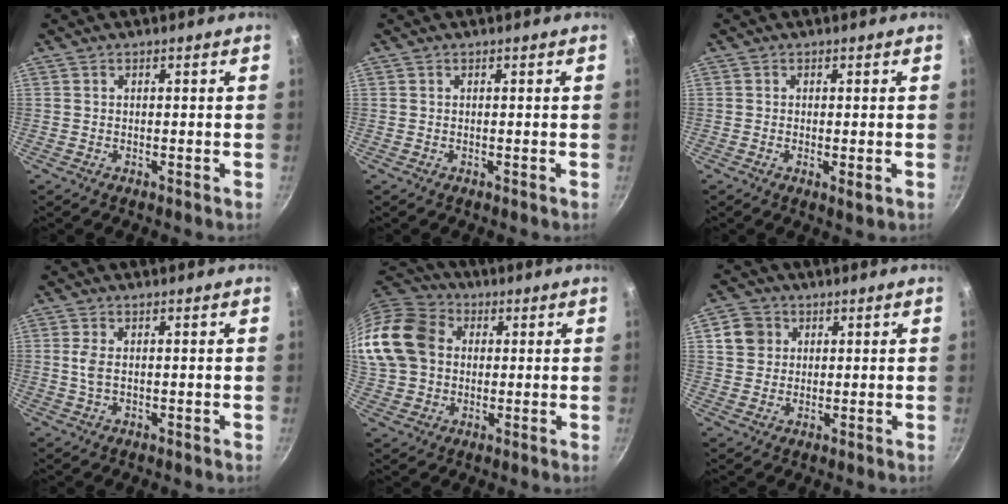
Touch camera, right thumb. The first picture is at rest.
{"total": 0.0}
{"total": 1.8, "force": [-0.4, 0.5, 1.7], "torque": [-0.031, -0.007, -0.007]}
{"total": 2.8, "force": [0.1, 1.3, 2.5], "torque": [-0.057, 0.002, 0.002]}
{"total": 18.1, "force": [2.8, 14.6, 10.3], "torque": [-0.197, 0.026, 0.043]}
{"total": 5.7, "force": [1.8, 5.1, 1.7], "torque": [0.000, 0.008, 0.028]}